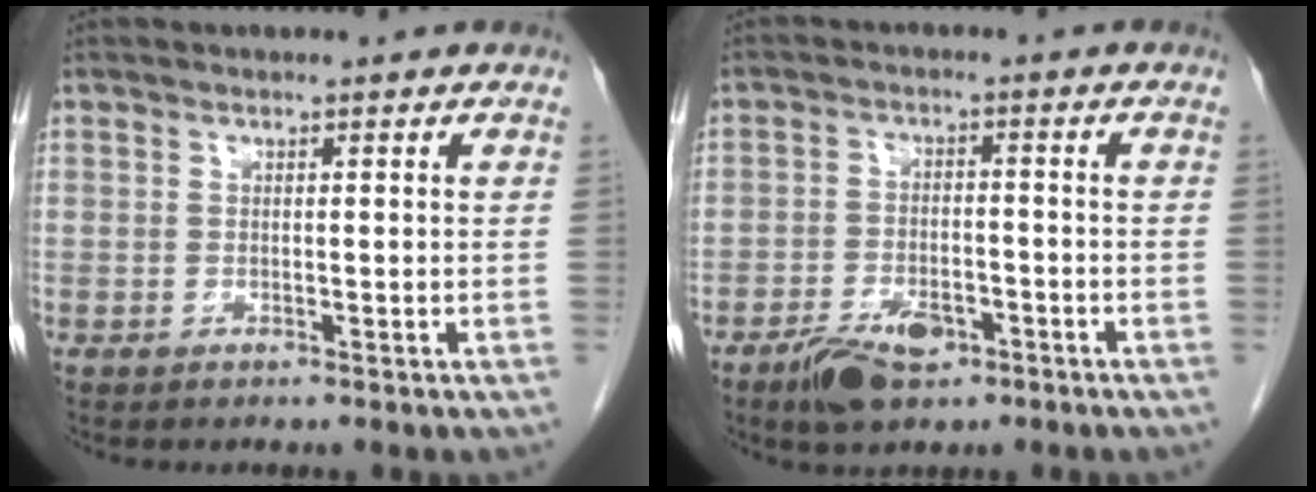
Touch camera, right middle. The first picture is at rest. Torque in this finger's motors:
{"motor_torque": [-0.06, -0.27, 0.05, 0.04]}